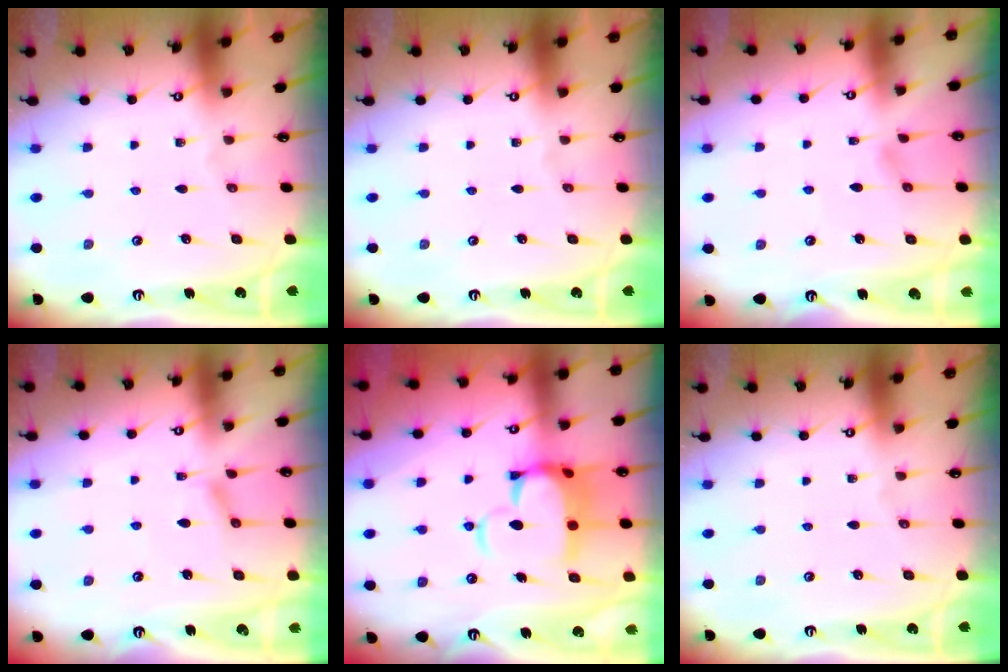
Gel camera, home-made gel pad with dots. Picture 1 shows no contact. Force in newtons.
{"total": 0.0}
{"total": 0.0}
{"total": 3.8, "press": 3.8, "slide": 0.7}
{"total": 8.4, "press": 8.1, "slide": 2.1}
{"total": 0.0}